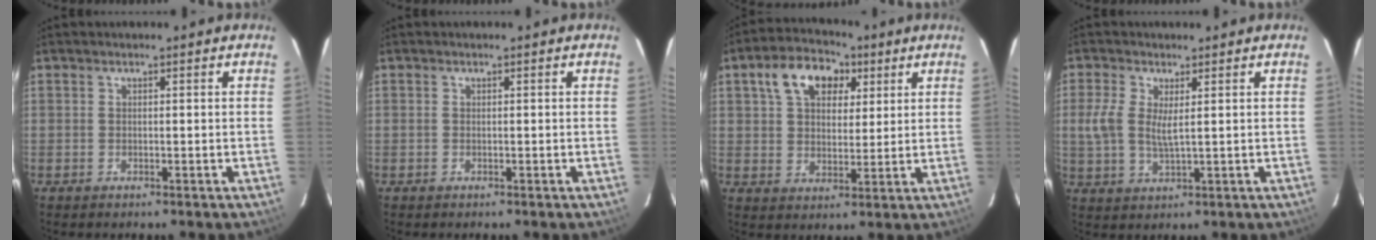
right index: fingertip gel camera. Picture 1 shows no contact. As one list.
[{"total": 0.0}, {"total": 11.6, "force": [5.1, 7.7, 7.0], "torque": [-0.136, 0.034, 0.084]}, {"total": 5.4, "force": [1.1, 2.2, 4.8], "torque": [-0.108, 0.001, 0.018]}]